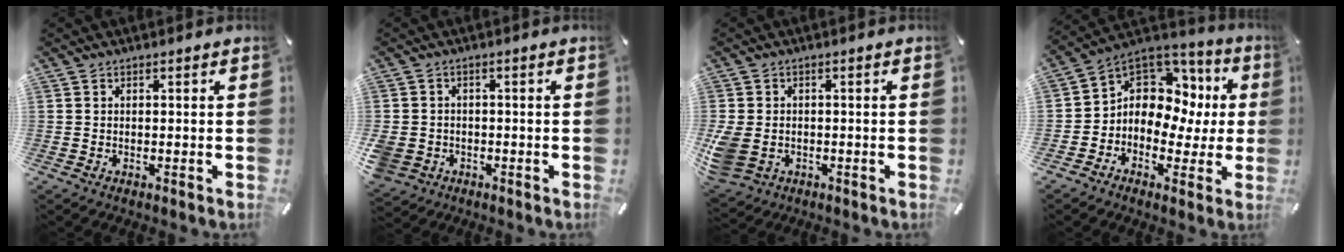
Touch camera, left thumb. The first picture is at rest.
{"total": 4.7, "force": [-1.6, 4.1, 1.7], "torque": [-0.047, 0.003, -0.030]}
{"total": 6.6, "force": [-1.4, 5.1, 4.0], "torque": [-0.104, 0.000, -0.026]}
{"total": 9.6, "force": [2.0, 8.2, 4.5], "torque": [-0.082, -0.027, 0.040]}